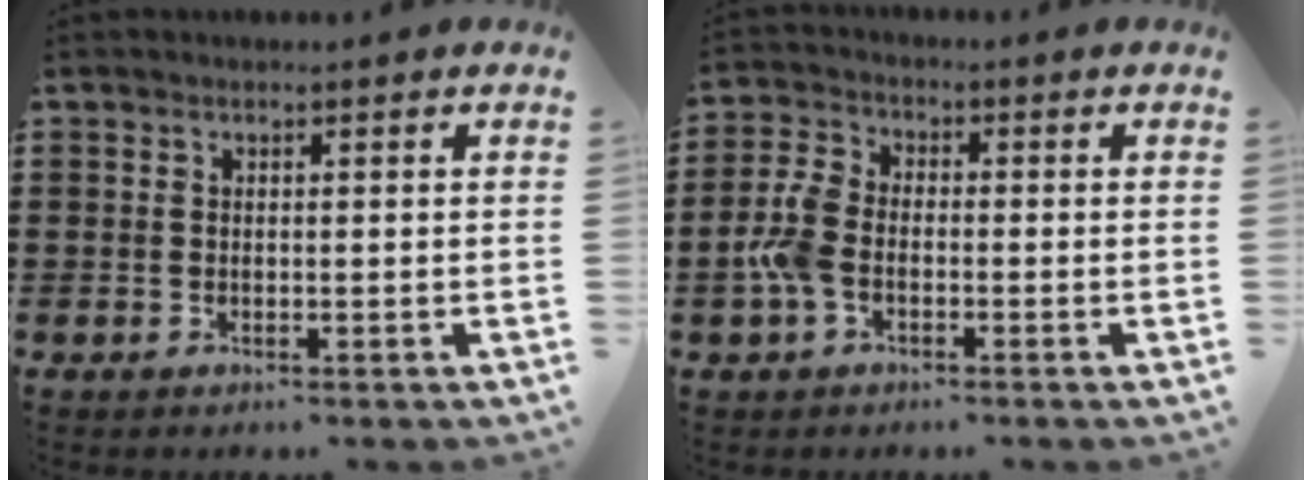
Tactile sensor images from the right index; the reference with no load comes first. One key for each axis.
{"total": 5.6, "fx": -1.7, "fy": 3.3, "fz": 4.1, "tx": -0.115, "ty": -0.005, "tz": -0.041}